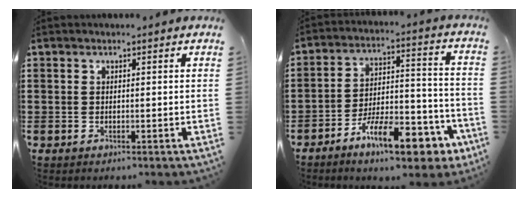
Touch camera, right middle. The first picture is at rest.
{"total": 13.0, "force": [-9.0, 4.5, 8.2], "torque": [-0.127, 0.040, -0.155]}